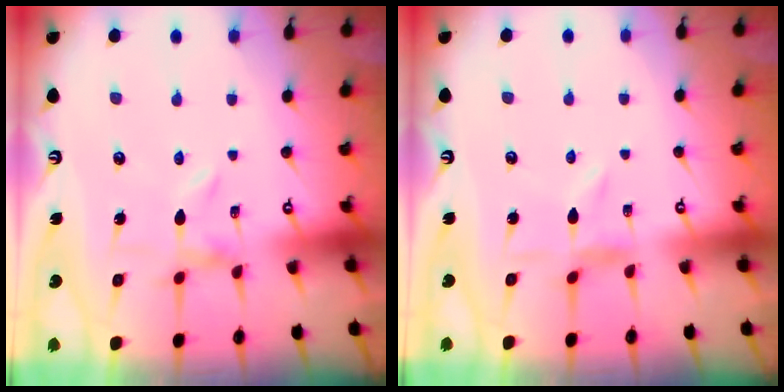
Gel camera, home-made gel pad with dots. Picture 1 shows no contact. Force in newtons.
{"total": 0.9, "press": 0.8, "slide": 0.3}